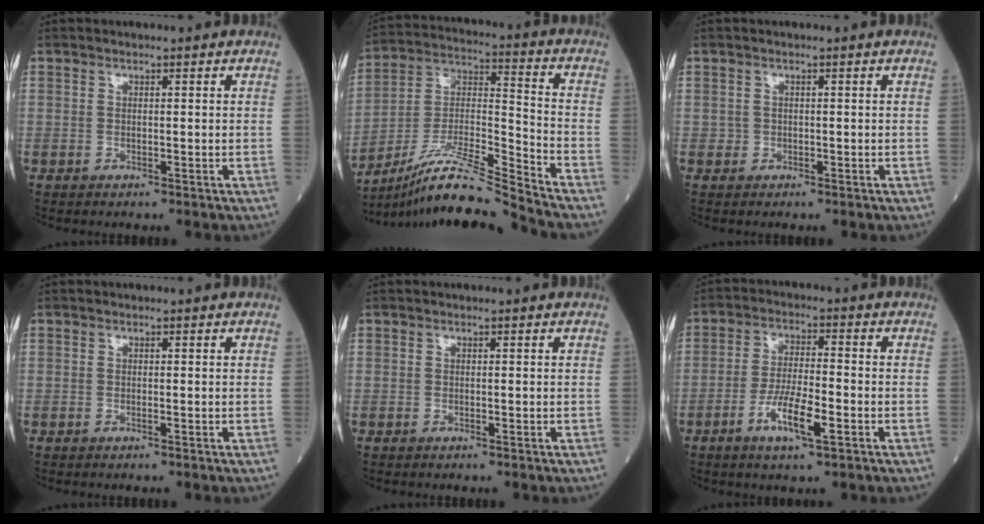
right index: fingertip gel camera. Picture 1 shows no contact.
{"total": 14.4, "force": [-13.0, -2.4, 5.9], "torque": [-0.106, 0.012, -0.239]}
{"total": 0.6, "force": [0.3, 0.5, -0.1], "torque": [0.006, 0.006, 0.001]}
{"total": 0.0}
{"total": 0.0}
{"total": 7.3, "force": [-3.2, 1.1, 6.4], "torque": [-0.124, -0.006, -0.059]}